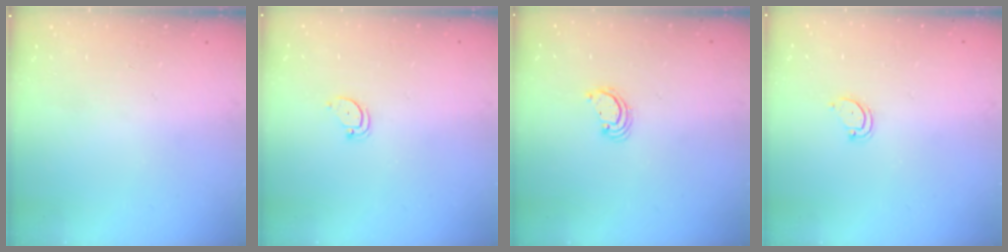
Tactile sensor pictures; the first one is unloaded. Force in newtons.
{"total": 2.6, "press": 2.6, "slide": 0.0}
{"total": 2.2, "press": 2.2, "slide": 0.2}
{"total": 2.8, "press": 2.8, "slide": 0.2}